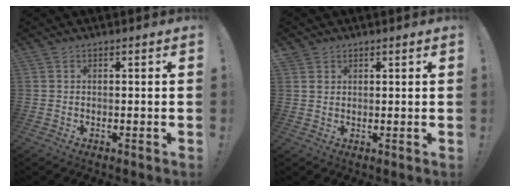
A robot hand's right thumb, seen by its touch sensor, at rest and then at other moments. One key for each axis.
{"total": 2.7, "fx": 1.6, "fy": 2.2, "fz": 0.3, "tx": 0.003, "ty": -0.010, "tz": 0.027}